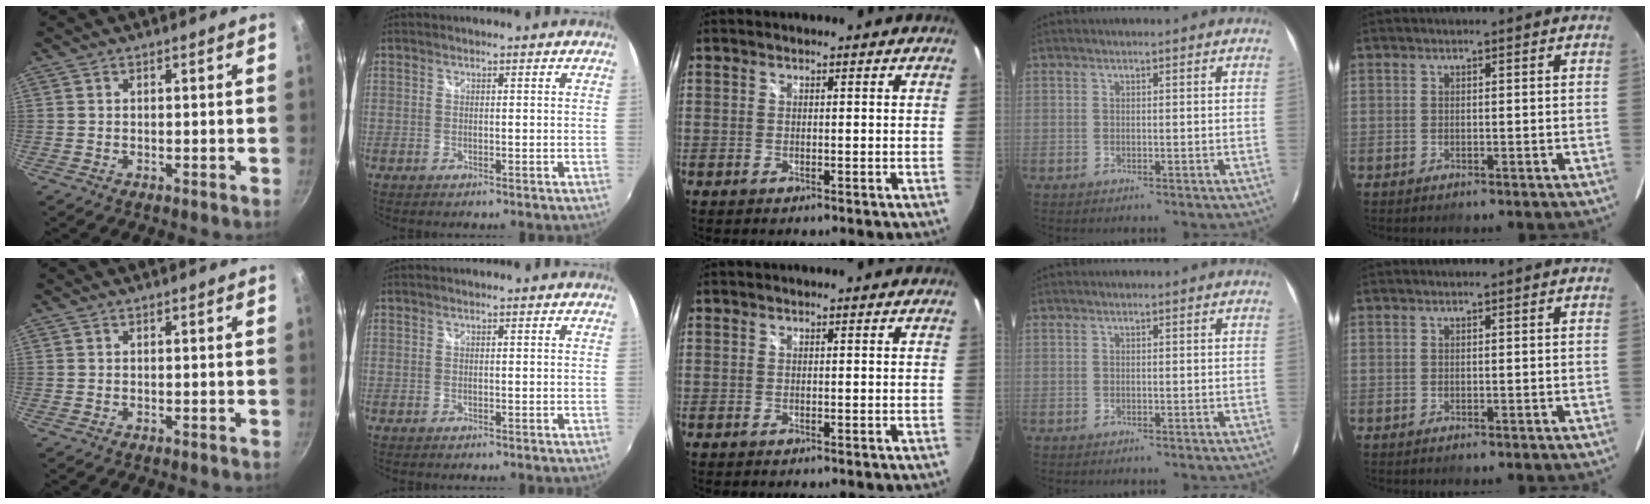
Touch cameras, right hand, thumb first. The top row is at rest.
{}